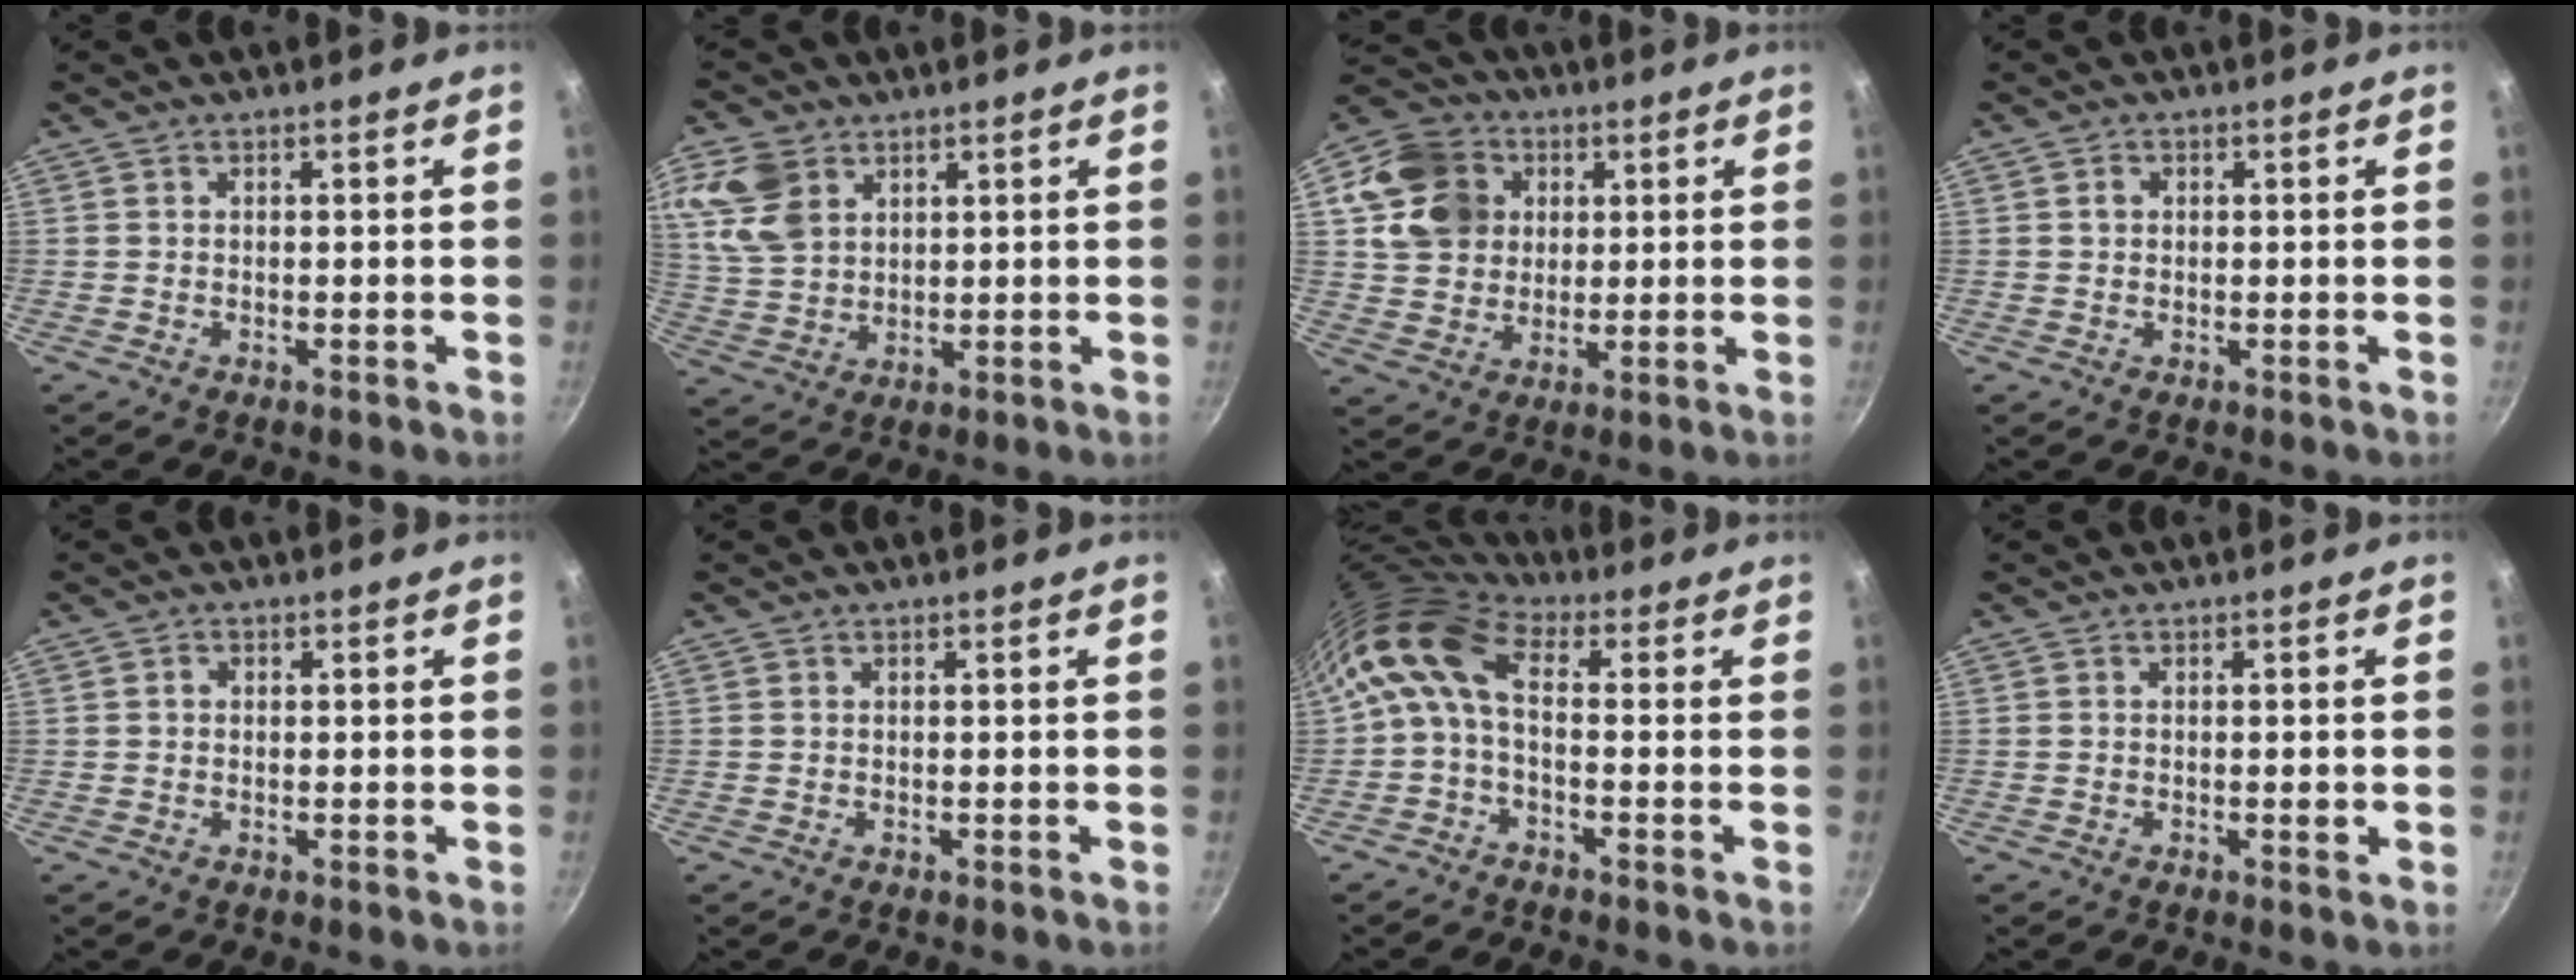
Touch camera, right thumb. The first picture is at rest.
{"total": 10.1, "force": [4.4, 7.1, 5.6], "torque": [-0.099, -0.010, 0.095]}
{"total": 14.4, "force": [4.0, 12.2, 6.5], "torque": [-0.099, 0.010, 0.069]}
{"total": 1.3, "force": [0.3, 1.1, 0.6], "torque": [-0.005, 0.004, 0.004]}
{"total": 1.0, "force": [0.1, 0.9, 0.4], "torque": [-0.004, 0.004, 0.000]}
{"total": 0.0}
{"total": 9.5, "force": [0.6, 5.3, 7.8], "torque": [-0.159, 0.025, -0.004]}
{"total": 1.3, "force": [-0.2, 0.4, 1.2], "torque": [-0.020, 0.001, -0.004]}